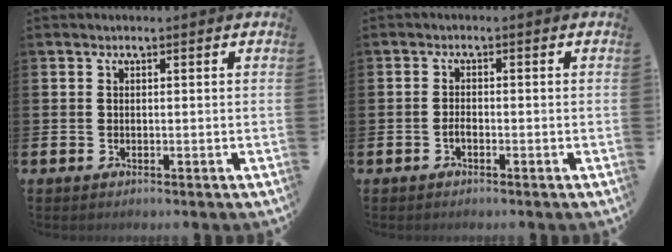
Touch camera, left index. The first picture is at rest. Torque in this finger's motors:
{"motor_torque": [0.08, -0.04, 0.00, 0.04]}